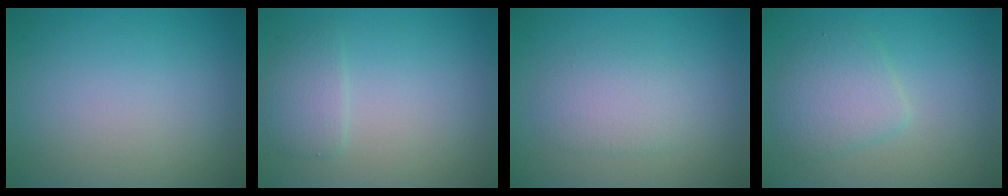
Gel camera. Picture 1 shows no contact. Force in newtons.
{"total": 2.0, "press": 2.0, "slide": 0.2}
{"total": 2.4, "press": 2.3, "slide": 0.4}
{"total": 3.4, "press": 3.4, "slide": 0.1}